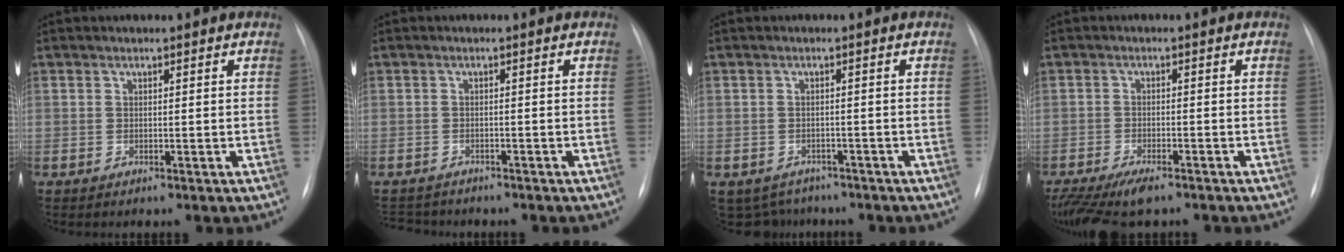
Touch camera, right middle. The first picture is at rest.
{"total": 4.0, "force": [-3.8, 1.4, 0.5], "torque": [-0.005, -0.005, -0.056]}
{"total": 5.1, "force": [-4.2, 2.9, 0.1], "torque": [0.001, 0.006, -0.055]}
{"total": 9.6, "force": [-7.3, 2.9, 5.5], "torque": [-0.098, -0.016, -0.118]}